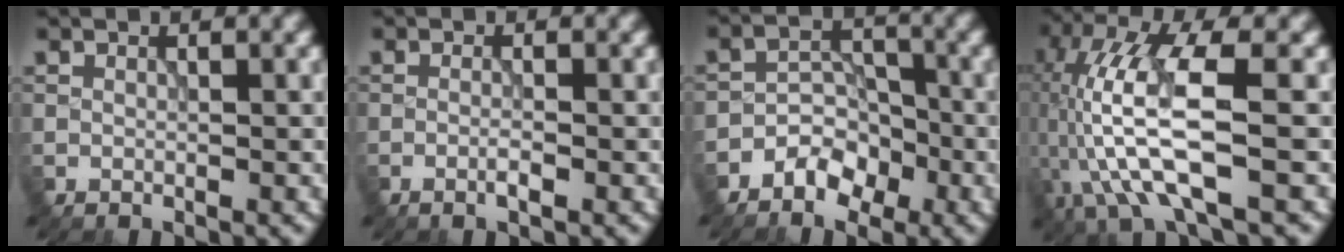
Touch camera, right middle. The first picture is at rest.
{"total": 1.2, "force": [-0.6, 0.1, 1.0], "torque": [-0.018, 0.000, -0.014]}
{"total": 3.4, "force": [-2.3, 2.1, 1.4], "torque": [-0.014, 0.009, -0.045]}
{"total": 10.2, "force": [-1.8, 3.0, 9.6], "torque": [-0.207, 0.011, -0.037]}